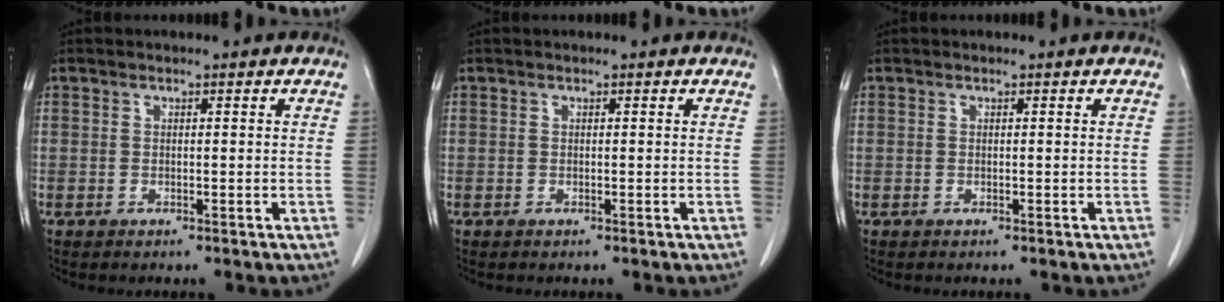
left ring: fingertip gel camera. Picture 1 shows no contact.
{"total": 0.0}
{"total": 0.0}